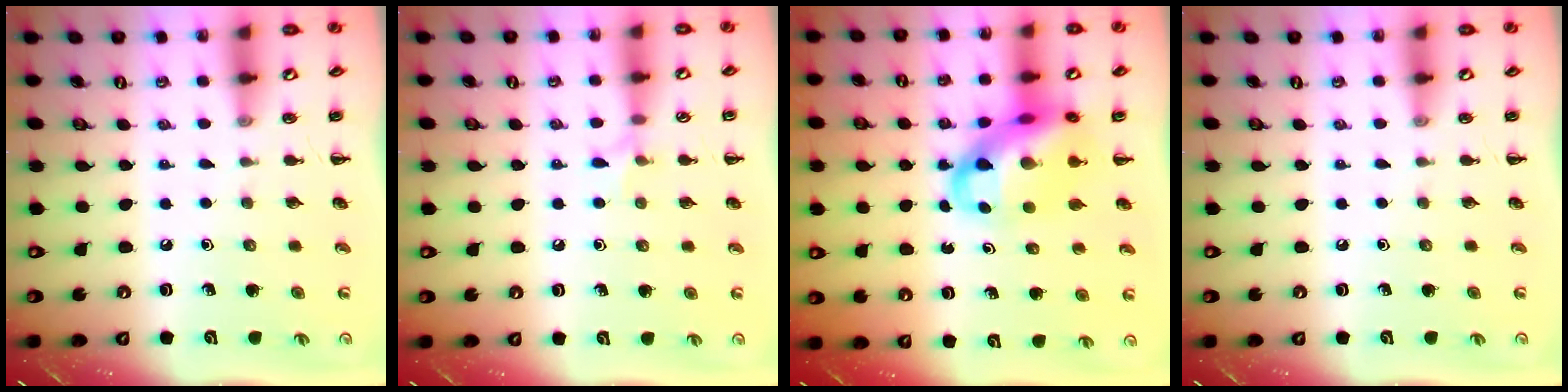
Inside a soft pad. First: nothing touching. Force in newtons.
{"total": 5.2, "press": 4.9, "slide": 1.9}
{"total": 14.8, "press": 14.3, "slide": 3.6}
{"total": 0.0}